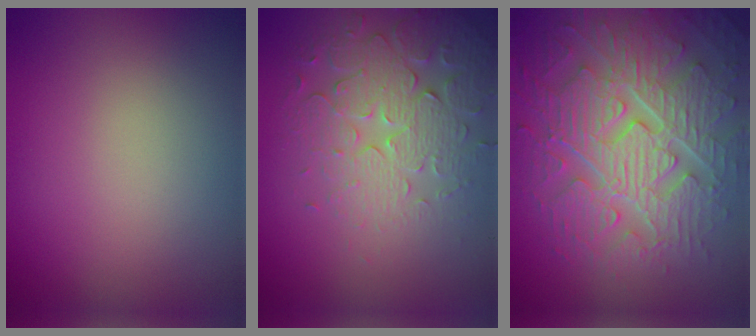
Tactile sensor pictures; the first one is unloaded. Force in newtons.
{"total": 5.0, "press": 4.4, "slide": 2.3}
{"total": 9.4, "press": 6.9, "slide": 6.4}